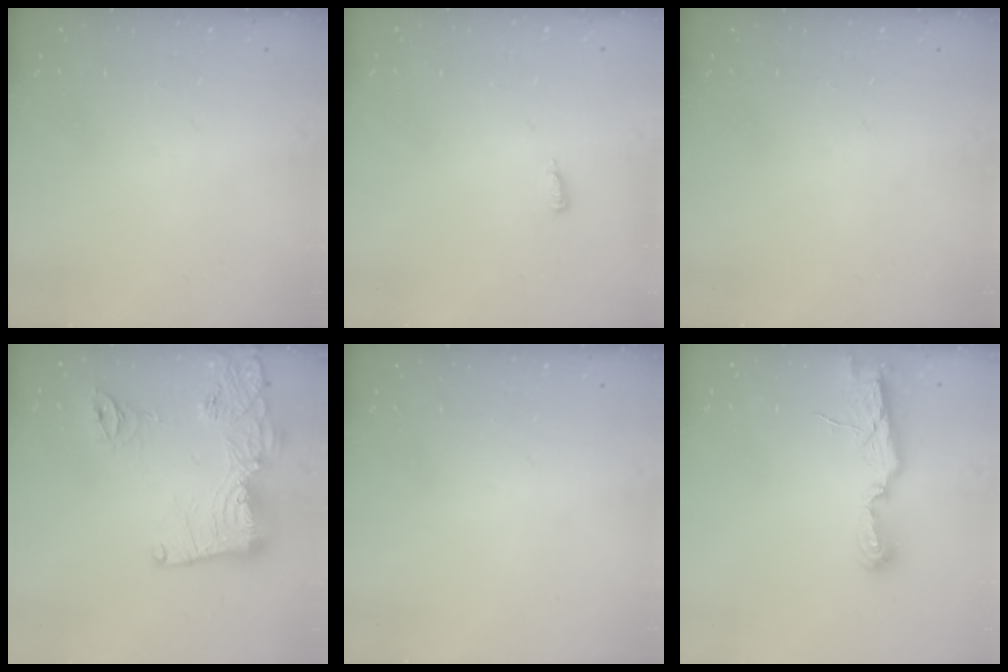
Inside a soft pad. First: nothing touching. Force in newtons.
{"total": 4.3, "press": 4.2, "slide": 1.0}
{"total": 0.0}
{"total": 18.6, "press": 18.6, "slide": 1.6}
{"total": 0.0}
{"total": 7.0, "press": 7.0, "slide": 0.5}